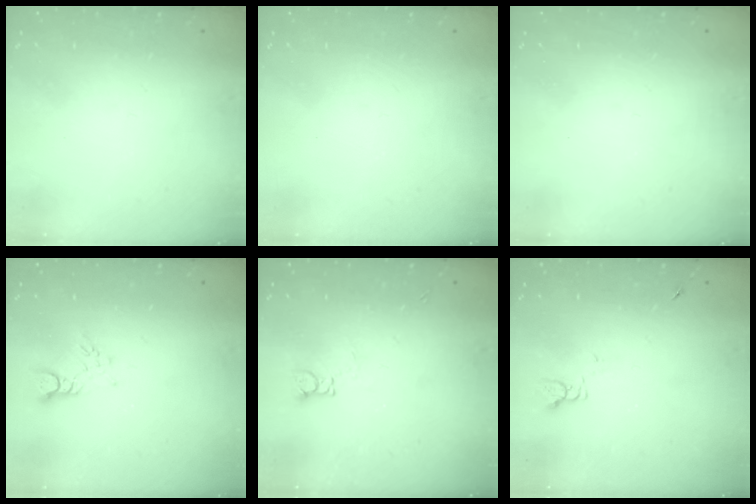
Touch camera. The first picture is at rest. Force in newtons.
{"total": 0.0}
{"total": 0.0}
{"total": 2.6, "press": 2.6, "slide": 0.4}
{"total": 3.4, "press": 3.4, "slide": 0.3}
{"total": 2.0, "press": 2.0, "slide": 0.3}